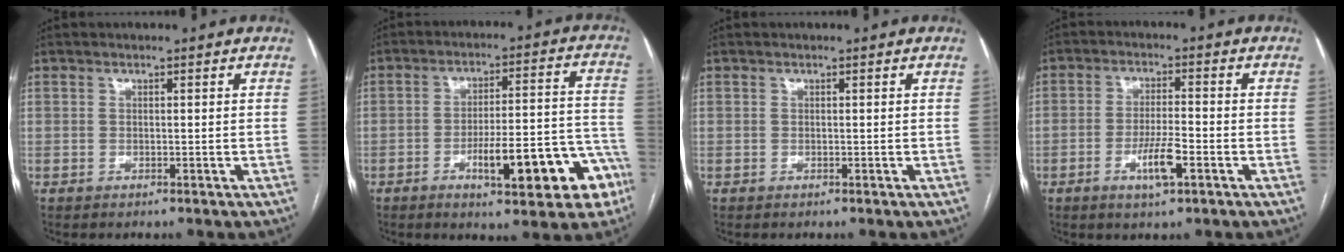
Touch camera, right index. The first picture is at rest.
{"total": 14.6, "force": [-6.8, 3.6, 12.4], "torque": [-0.148, 0.033, -0.086]}
{"total": 0.0}
{"total": 5.8, "force": [-2.5, 1.0, 5.1], "torque": [-0.097, -0.004, -0.043]}